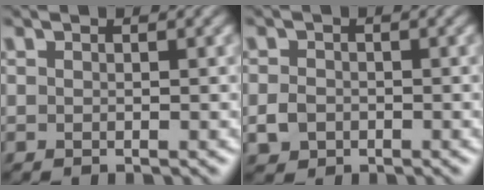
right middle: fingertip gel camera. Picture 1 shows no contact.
{"total": 1.8, "force": [-0.6, 1.5, 0.8], "torque": [-0.012, -0.003, -0.014]}